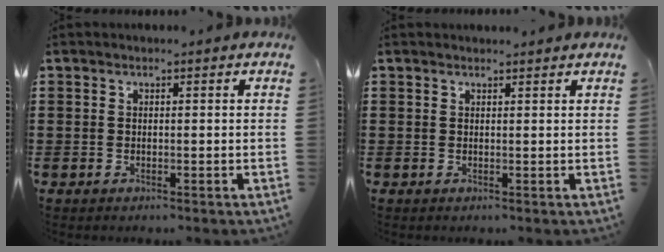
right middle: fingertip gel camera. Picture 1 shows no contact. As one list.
[{"total": 0.7, "force": [0.7, 0.1, 0.0], "torque": [0.006, -0.003, 0.012]}]